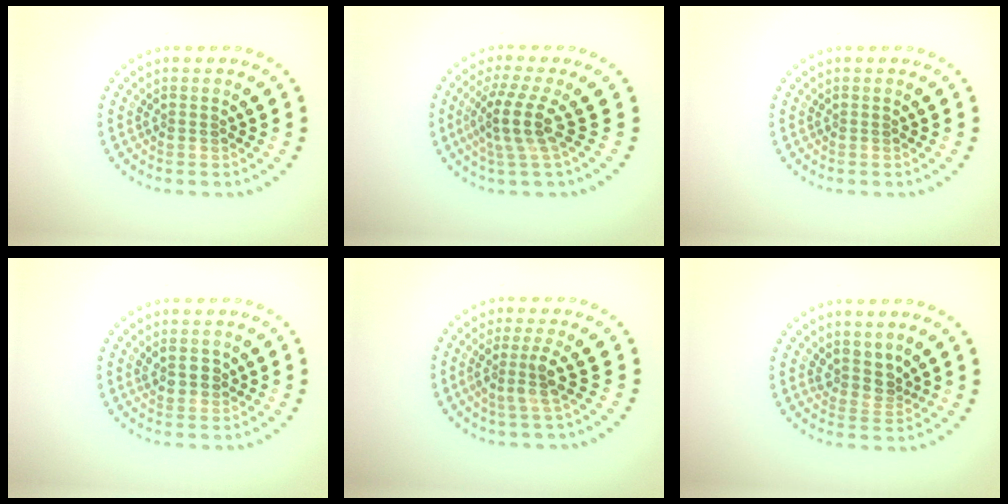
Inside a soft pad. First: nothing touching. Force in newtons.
{"total": 3.7, "press": 2.6, "slide": 2.6}
{"total": 0.0}
{"total": 1.4, "press": 1.4, "slide": 0.4}
{"total": 2.6, "press": 2.0, "slide": 1.8}
{"total": 2.2, "press": 1.6, "slide": 1.5}